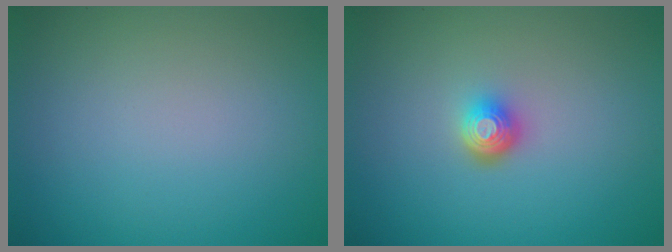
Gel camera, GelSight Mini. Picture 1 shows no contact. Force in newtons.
{"total": 2.0, "press": 1.5, "slide": 1.4}